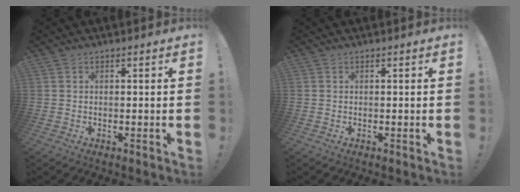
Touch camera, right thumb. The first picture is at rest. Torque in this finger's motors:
{"motor_torque": [-0.21, -0.10, -0.03, 0.07, 0.00]}